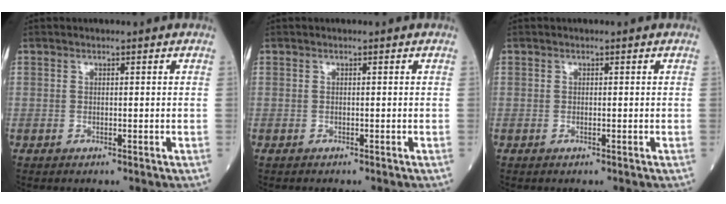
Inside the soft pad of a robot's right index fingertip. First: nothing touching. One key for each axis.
{"total": 0.0}
{"total": 0.0}